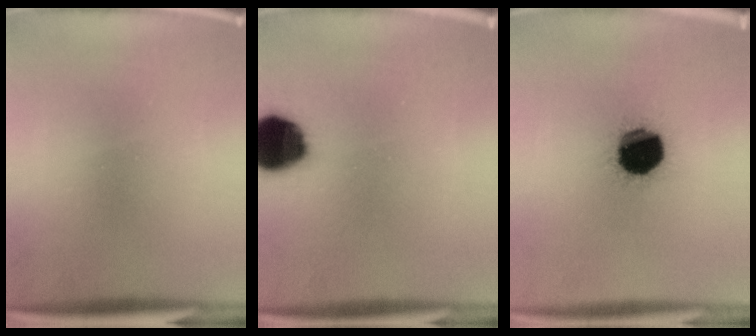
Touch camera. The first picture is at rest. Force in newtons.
{"total": 14.0}
{"total": 18.1}